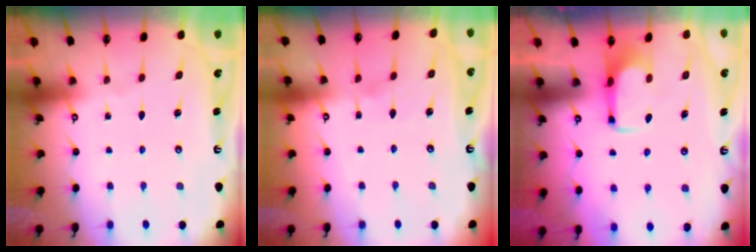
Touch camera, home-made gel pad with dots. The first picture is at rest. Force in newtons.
{"total": 4.3, "press": 4.3, "slide": 0.5}
{"total": 1.9, "press": 1.9, "slide": 0.3}